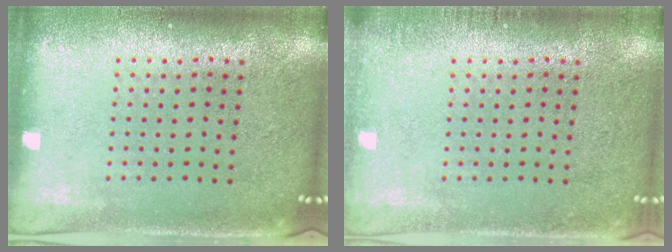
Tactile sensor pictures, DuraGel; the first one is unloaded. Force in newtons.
{"total": 1.1, "press": 1.0, "slide": 0.2}